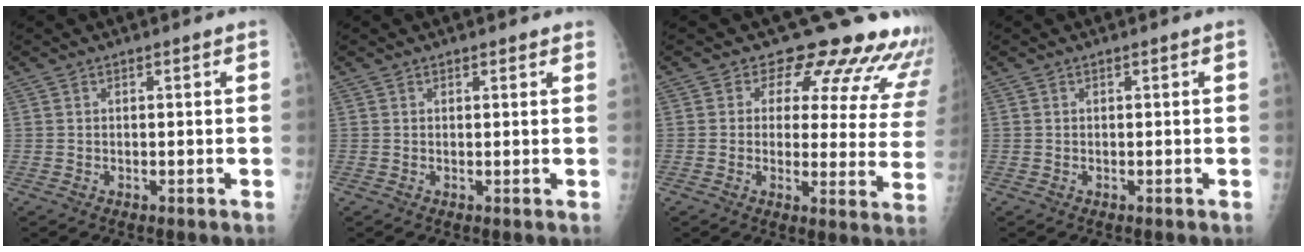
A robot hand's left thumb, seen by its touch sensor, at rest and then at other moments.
{"total": 1.0, "force": [0.9, 0.4, 0.3], "torque": [0.000, -0.004, 0.009]}
{"total": 16.5, "force": [14.5, 6.4, 4.7], "torque": [0.001, -0.103, 0.141]}
{"total": 0.0}